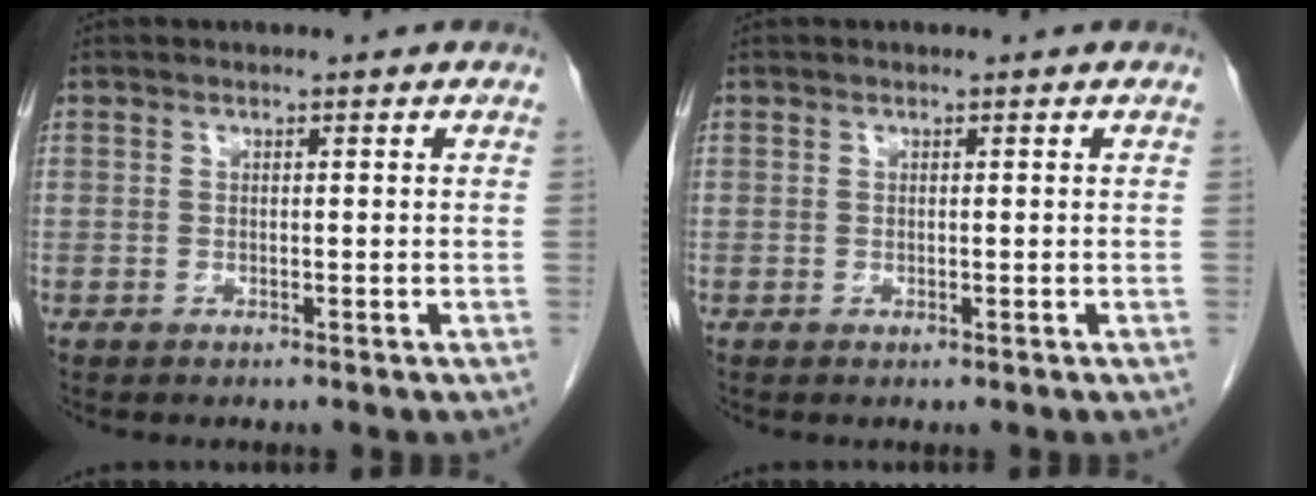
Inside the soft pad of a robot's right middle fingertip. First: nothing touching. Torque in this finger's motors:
{"motor_torque": [-0.18, -0.05, 0.06, -0.01]}